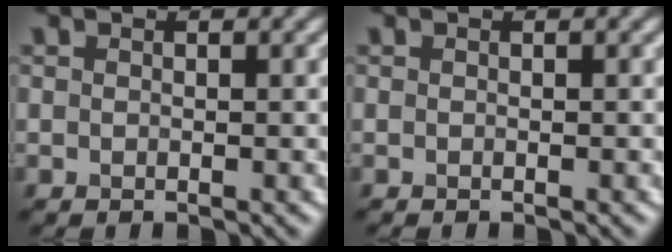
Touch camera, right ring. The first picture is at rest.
{"total": 0.0}